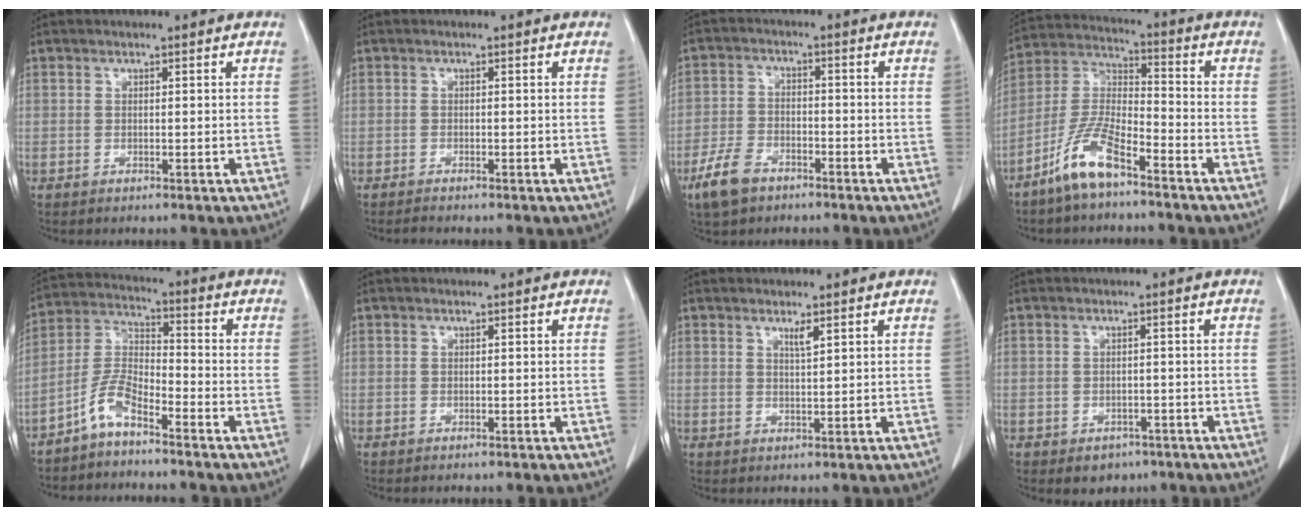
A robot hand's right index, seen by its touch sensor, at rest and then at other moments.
{"total": 0.8, "force": [-0.7, -0.1, 0.1], "torque": [-0.007, -0.004, -0.013]}
{"total": 6.5, "force": [-4.3, 3.5, 3.4], "torque": [-0.076, 0.000, -0.079]}
{"total": 9.9, "force": [-6.8, 2.3, 6.8], "torque": [-0.150, -0.006, -0.137]}
{"total": 6.2, "force": [-4.5, 1.5, 3.9], "torque": [-0.093, 0.003, -0.097]}
{"total": 0.0}
{"total": 1.6, "force": [1.1, -0.1, 1.2], "torque": [-0.023, -0.006, 0.020]}
{"total": 3.2, "force": [-2.0, 2.3, 0.9], "torque": [-0.007, 0.006, -0.017]}